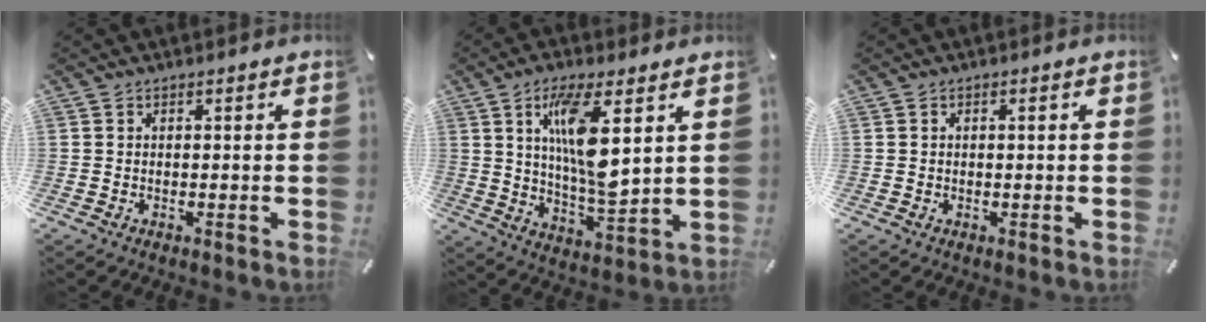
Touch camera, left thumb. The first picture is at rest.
{"total": 13.8, "force": [5.1, 4.1, 12.2], "torque": [-0.234, -0.022, 0.082]}
{"total": 0.6, "force": [0.1, 0.3, 0.6], "torque": [-0.011, 0.002, 0.000]}